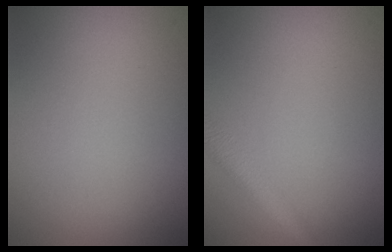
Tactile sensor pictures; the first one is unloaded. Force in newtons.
{"total": 2.6, "press": 2.6, "slide": 0.1}